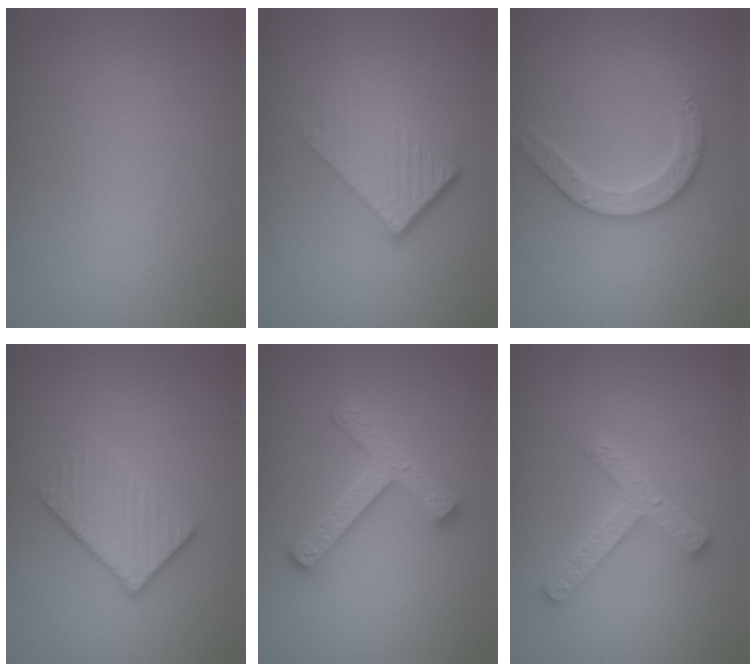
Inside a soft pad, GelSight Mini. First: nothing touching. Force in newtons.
{"total": 4.7, "press": 2.9, "slide": 3.8}
{"total": 2.9, "press": 2.9, "slide": 0.7}
{"total": 3.8, "press": 2.8, "slide": 2.5}
{"total": 4.6, "press": 4.6, "slide": 0.8}
{"total": 3.7, "press": 3.2, "slide": 2.0}